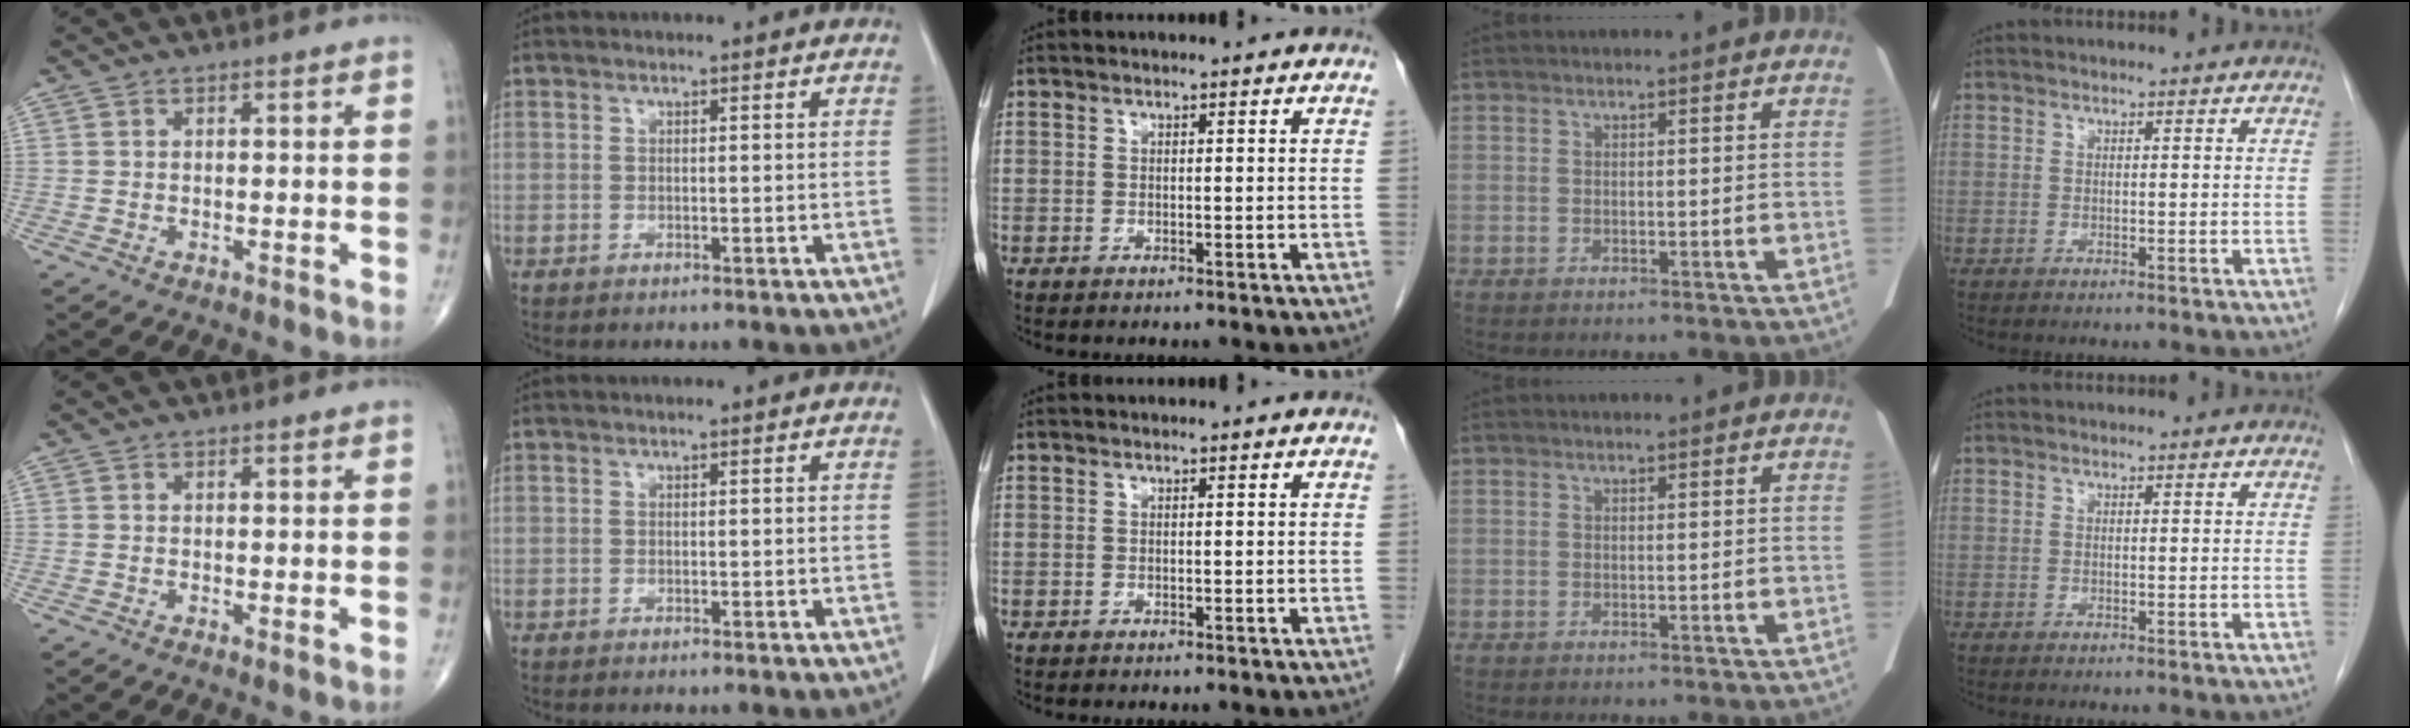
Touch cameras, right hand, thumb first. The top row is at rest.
{"thumb": {"total": 0.6, "force": [0.0, 0.1, 0.6], "torque": [-0.015, -0.004, -0.002]}}